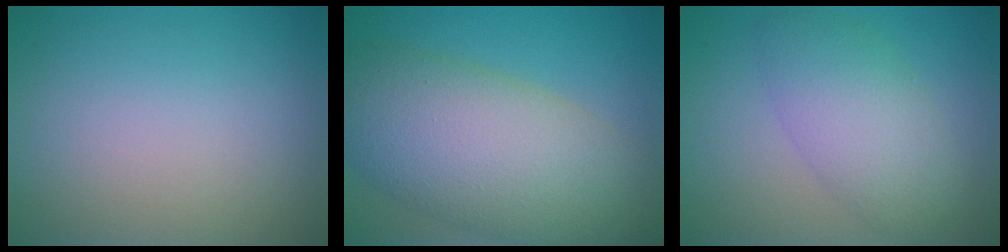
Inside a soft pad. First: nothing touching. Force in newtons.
{"total": 11.1, "press": 11.1, "slide": 0.6}
{"total": 5.1, "press": 5.1, "slide": 0.2}